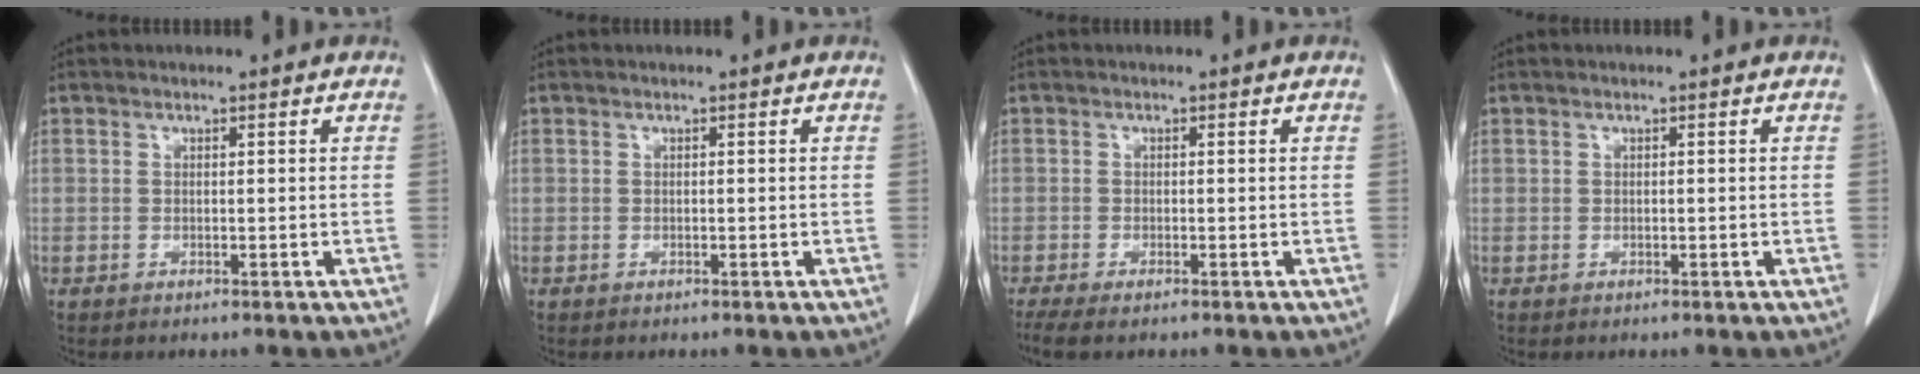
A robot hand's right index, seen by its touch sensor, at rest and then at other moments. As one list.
[{"total": 0.0}, {"total": 3.7, "force": [-2.6, 0.8, 2.5], "torque": [-0.048, -0.008, -0.044]}, {"total": 0.0}]